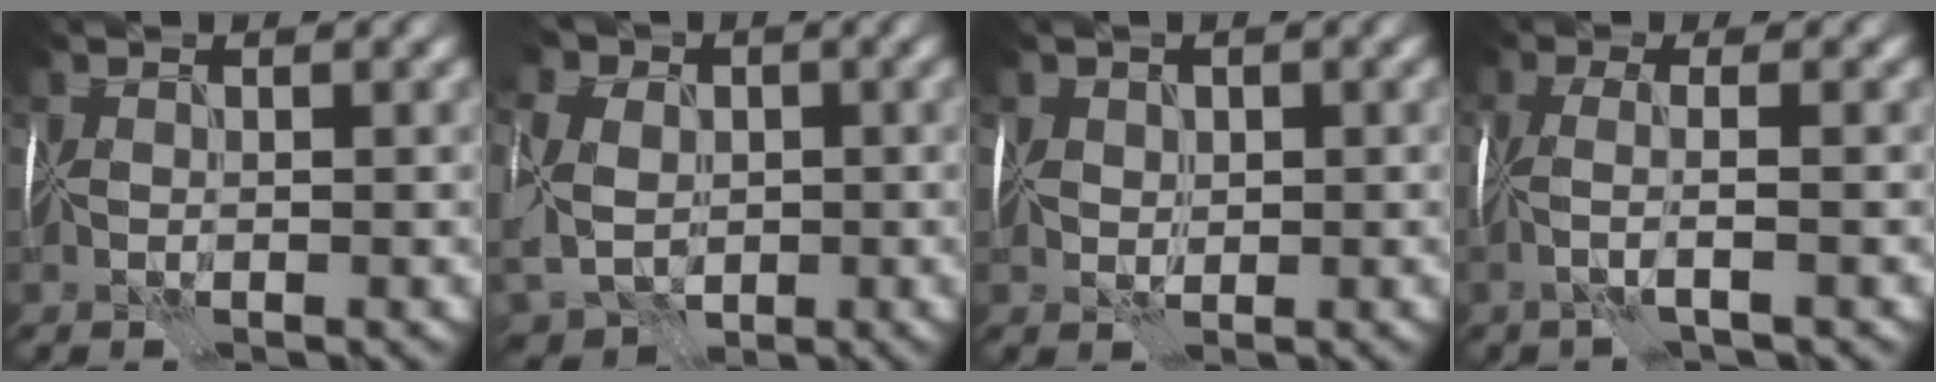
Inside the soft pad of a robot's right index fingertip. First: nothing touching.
{"total": 12.1, "force": [1.0, 9.7, 7.1], "torque": [-0.145, 0.015, -0.017]}
{"total": 1.5, "force": [0.6, 1.2, 0.6], "torque": [-0.010, 0.003, 0.008]}
{"total": 2.6, "force": [-0.5, 0.3, 2.5], "torque": [-0.049, 0.002, -0.016]}